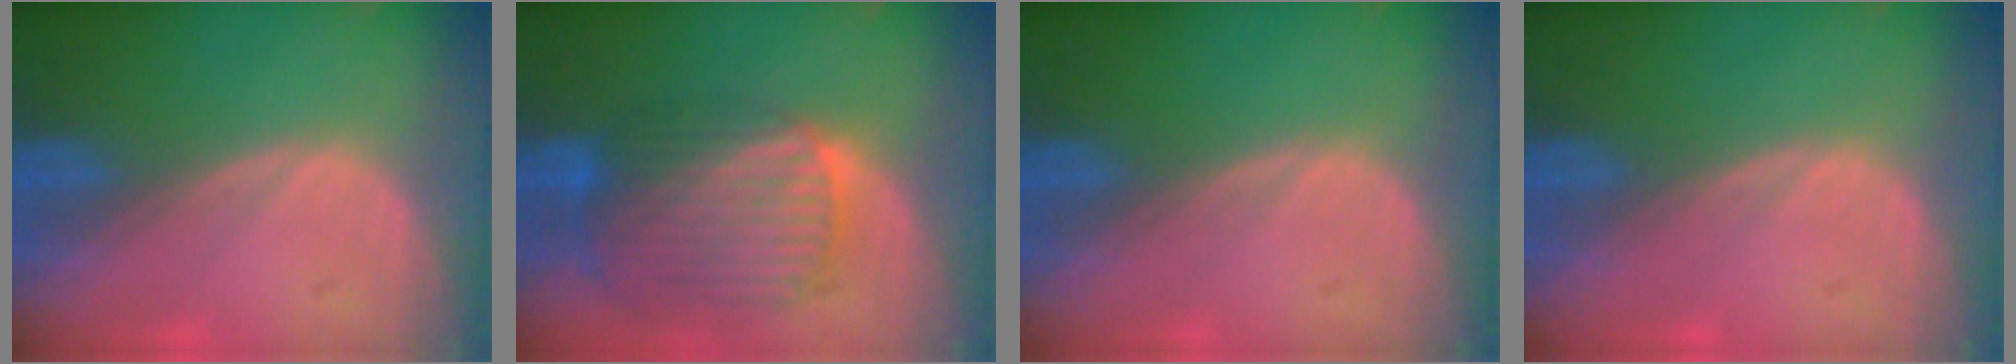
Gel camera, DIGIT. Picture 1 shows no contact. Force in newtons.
{"total": 10.3, "press": 8.7, "slide": 5.5}
{"total": 0.0}
{"total": 0.0}